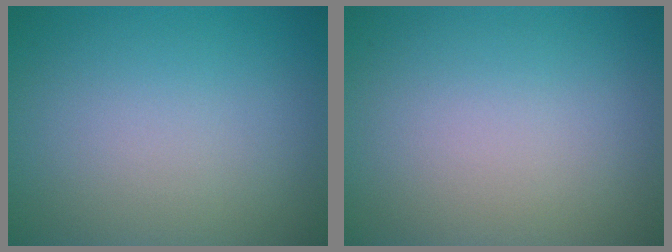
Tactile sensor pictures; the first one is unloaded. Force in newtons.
{"total": 0.0}